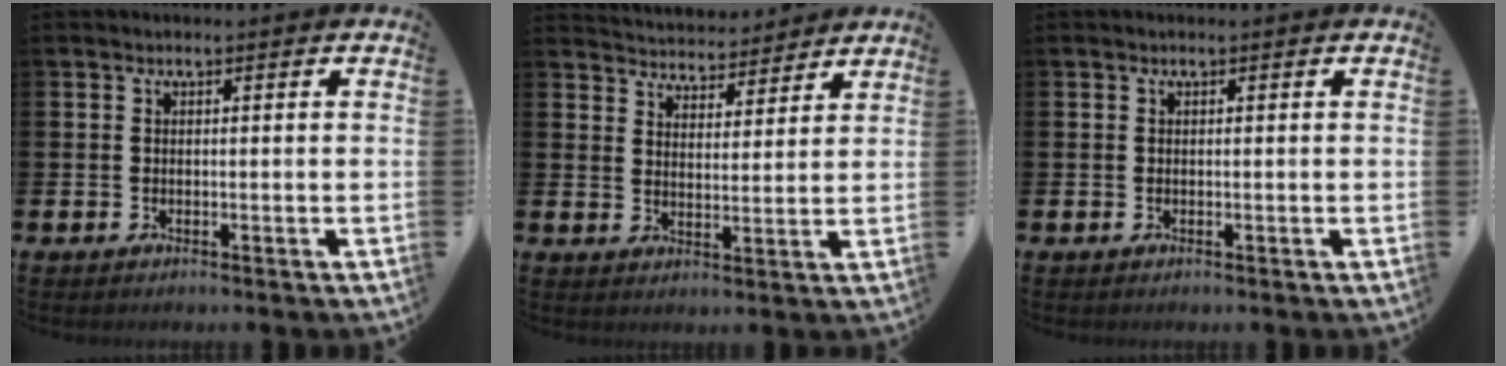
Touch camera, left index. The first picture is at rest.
{"total": 4.7, "force": [4.6, 0.9, -0.4], "torque": [-0.009, -0.034, 0.082]}
{"total": 0.0}